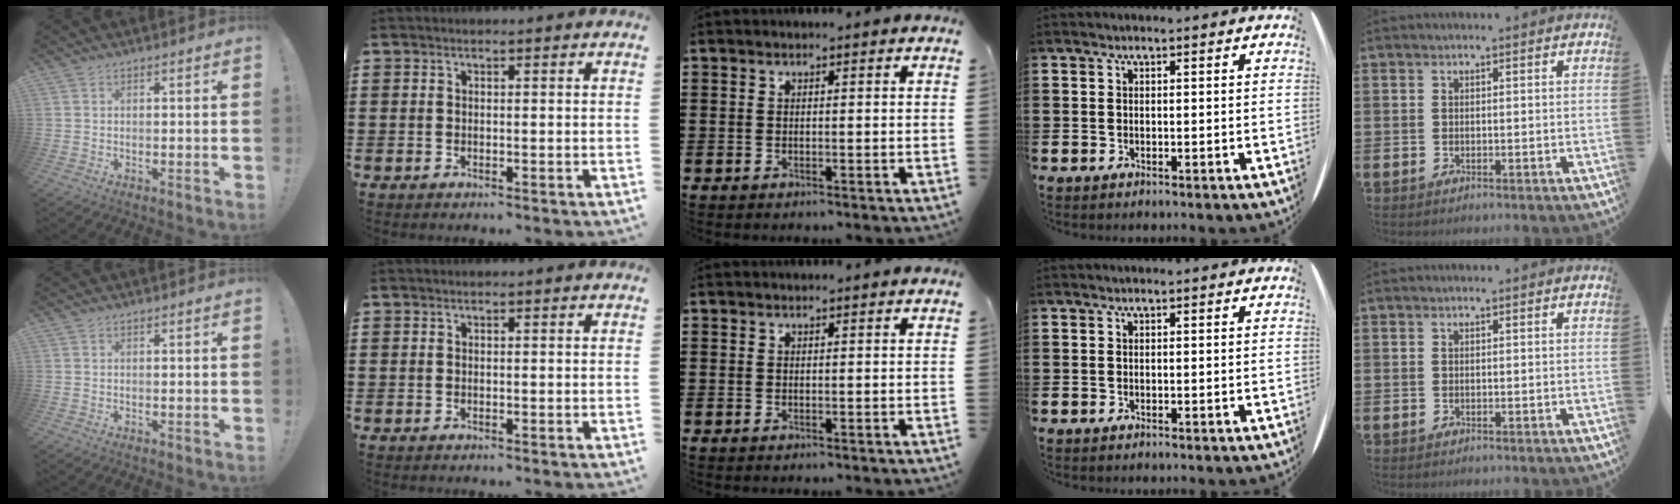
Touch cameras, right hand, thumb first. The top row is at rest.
{}